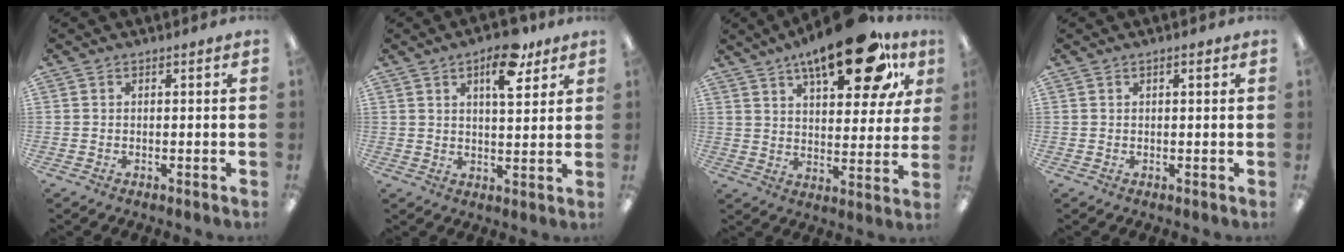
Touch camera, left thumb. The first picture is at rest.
{"total": 11.1, "force": [6.4, 4.8, 7.7], "torque": [-0.099, -0.028, 0.103]}
{"total": 21.3, "force": [12.9, 8.0, 14.9], "torque": [-0.214, -0.059, 0.203]}
{"total": 1.0, "force": [0.5, 0.2, 0.8], "torque": [-0.017, 0.003, 0.008]}